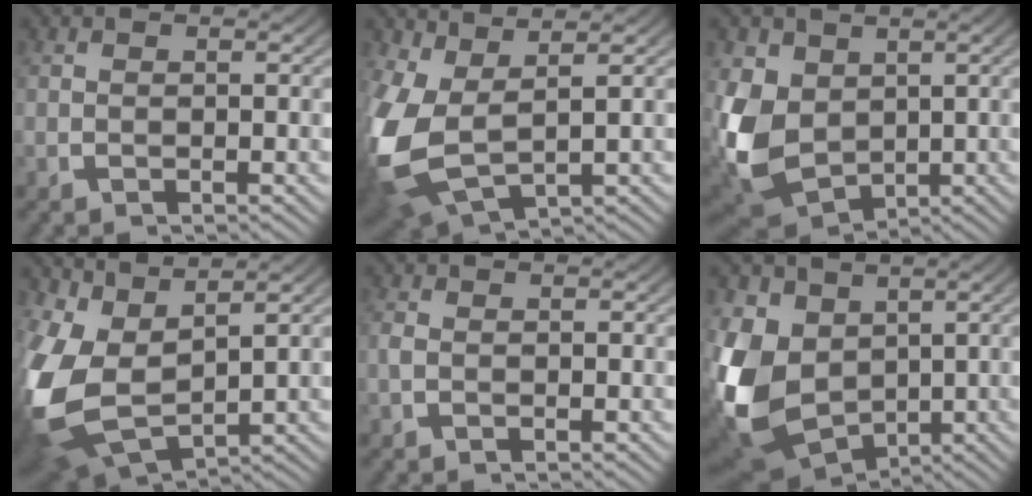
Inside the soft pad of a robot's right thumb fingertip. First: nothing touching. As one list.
[{"total": 10.0, "force": [-0.9, 7.0, 7.1], "torque": [-0.210, -0.057, 0.020]}, {"total": 10.5, "force": [-1.3, 8.1, 6.5], "torque": [-0.193, -0.061, 0.014]}, {"total": 13.2, "force": [-1.5, 9.4, 9.2], "torque": [-0.268, -0.076, 0.016]}, {"total": 0.5, "force": [-0.3, 0.3, 0.4], "torque": [-0.011, -0.001, -0.004]}, {"total": 13.8, "force": [-2.0, 10.7, 8.4], "torque": [-0.249, -0.082, 0.007]}]